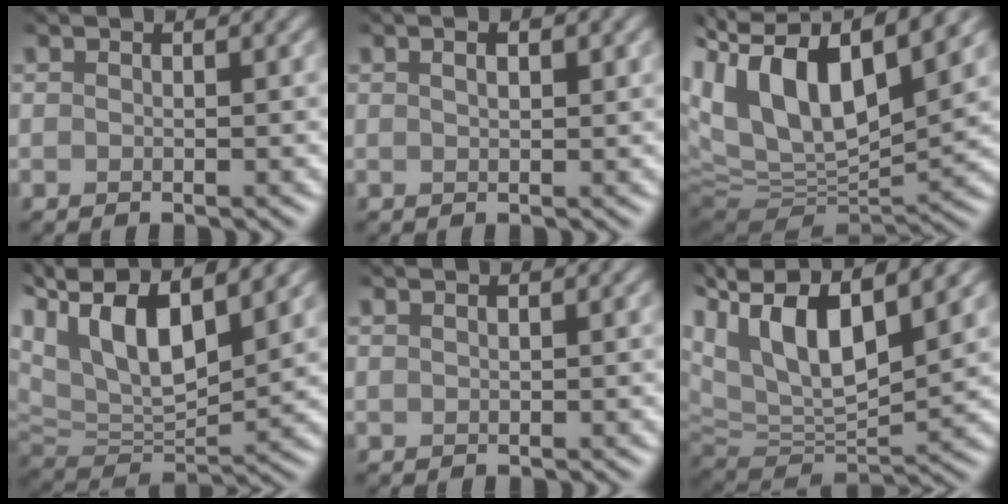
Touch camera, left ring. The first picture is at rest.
{"total": 2.0, "force": [0.7, 0.8, 1.8], "torque": [-0.020, 0.001, 0.011]}
{"total": 12.6, "force": [3.3, 5.8, 10.7], "torque": [-0.198, 0.025, 0.054]}
{"total": 11.9, "force": [5.5, 5.7, 8.8], "torque": [-0.168, 0.024, 0.096]}
{"total": 0.0}
{"total": 11.5, "force": [4.4, 5.3, 9.2], "torque": [-0.175, 0.020, 0.079]}